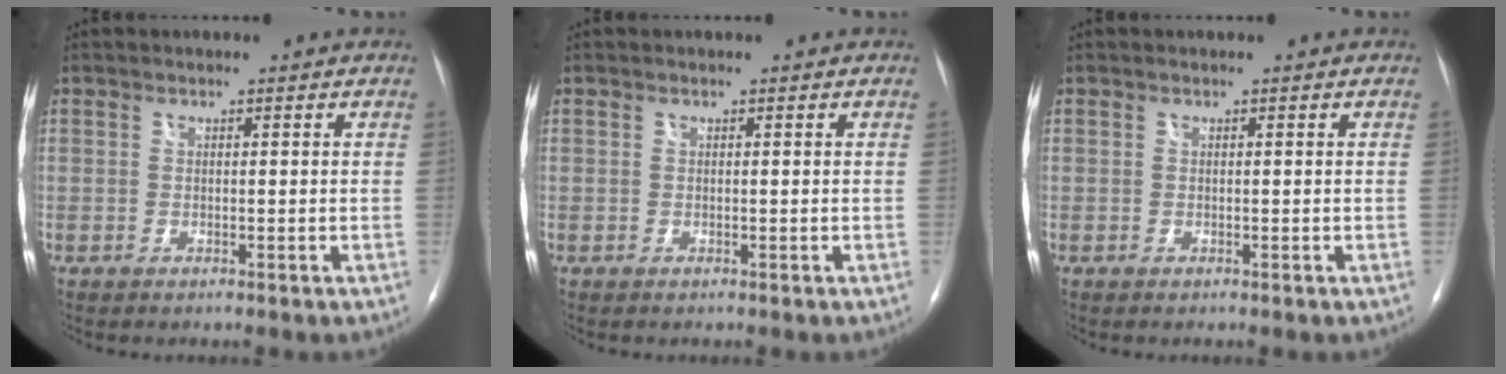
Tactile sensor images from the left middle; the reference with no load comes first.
{"total": 0.0}
{"total": 0.0}